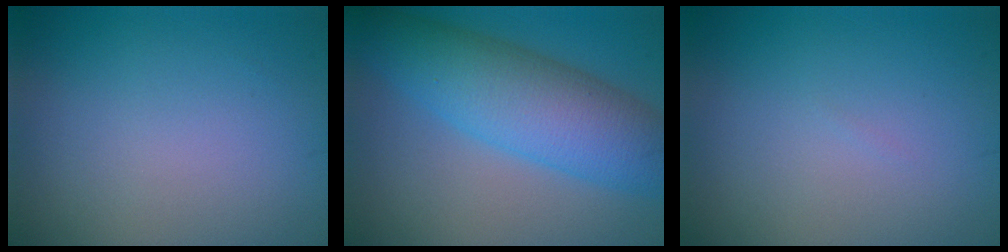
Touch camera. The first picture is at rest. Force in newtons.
{"total": 8.6, "press": 8.6, "slide": 0.2}
{"total": 0.0}